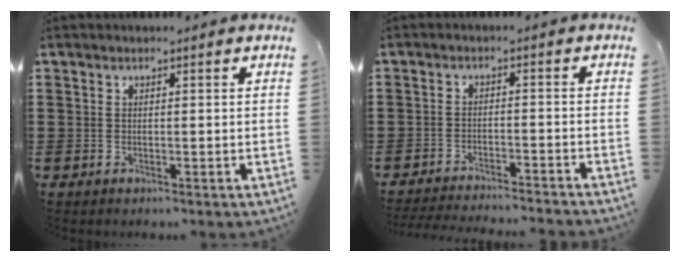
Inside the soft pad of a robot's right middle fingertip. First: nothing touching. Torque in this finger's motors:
{"motor_torque": [0.17, -0.03, 0.10, 0.03]}